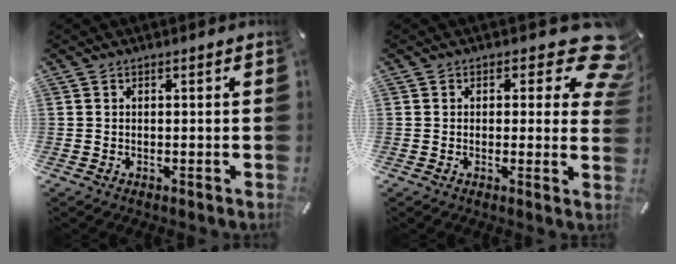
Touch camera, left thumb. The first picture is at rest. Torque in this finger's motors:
{"motor_torque": [0.89, 0.75, 0.17, -0.18, 0.02]}